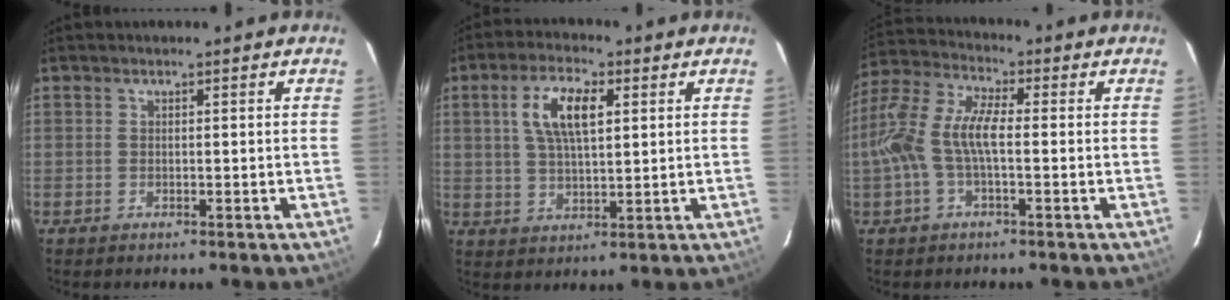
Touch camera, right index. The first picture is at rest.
{"total": 8.8, "force": [2.7, 3.5, 7.6], "torque": [-0.144, 0.012, 0.052]}
{"total": 11.1, "force": [-1.3, 4.1, 10.2], "torque": [-0.223, 0.015, -0.030]}